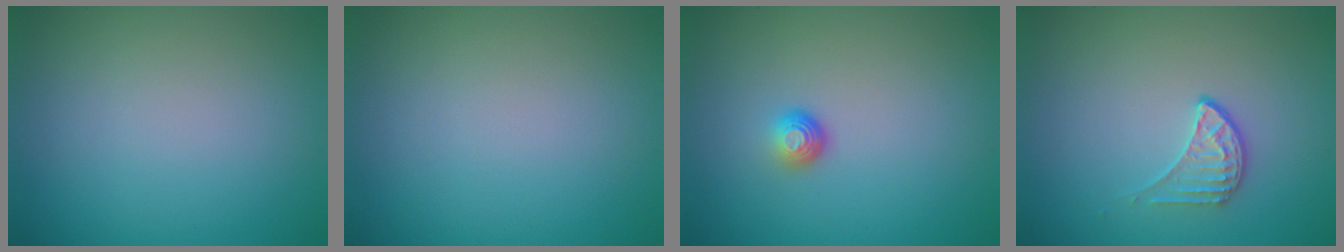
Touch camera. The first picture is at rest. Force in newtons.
{"total": 0.0}
{"total": 1.6, "press": 1.0, "slide": 1.3}
{"total": 1.9, "press": 1.3, "slide": 1.3}